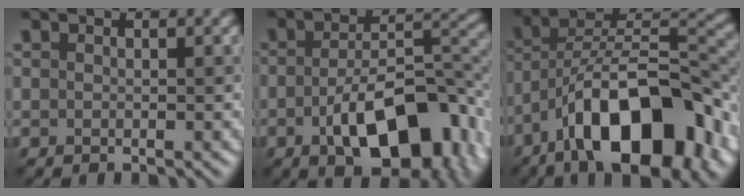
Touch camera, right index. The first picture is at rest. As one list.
[{"total": 11.2, "force": [-4.1, 5.0, 9.1], "torque": [-0.143, -0.001, -0.067]}, {"total": 13.6, "force": [-7.2, 5.5, 10.1], "torque": [-0.145, 0.008, -0.128]}]